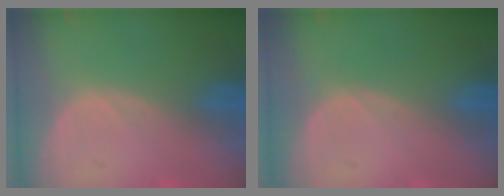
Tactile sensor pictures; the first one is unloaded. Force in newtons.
{"total": 0.0}